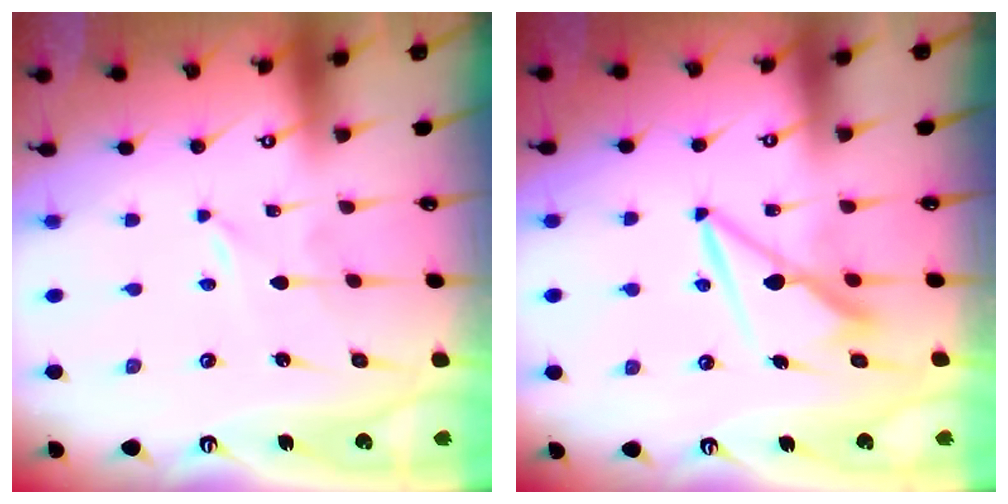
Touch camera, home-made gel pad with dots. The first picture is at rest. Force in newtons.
{"total": 8.2, "press": 8.1, "slide": 0.9}